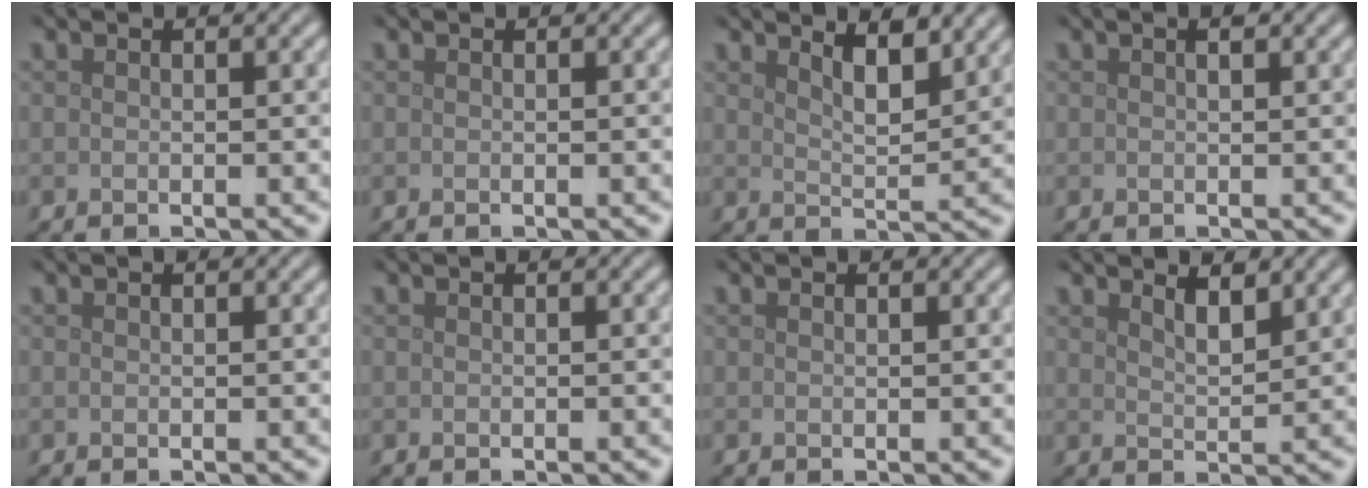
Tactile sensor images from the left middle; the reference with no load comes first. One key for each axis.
{"total": 0.0}
{"total": 3.4, "fx": 2.6, "fy": 0.9, "fz": 2.1, "tx": -0.037, "ty": -0.006, "tz": 0.042}
{"total": 0.7, "fx": 0.3, "fy": 0.2, "fz": 0.6, "tx": -0.009, "ty": 0.001, "tz": 0.007}
{"total": 0.0}
{"total": 0.0}
{"total": 0.0}
{"total": 2.1, "fx": 1.7, "fy": 0.5, "fz": 1.2, "tx": -0.017, "ty": -0.001, "tz": 0.029}